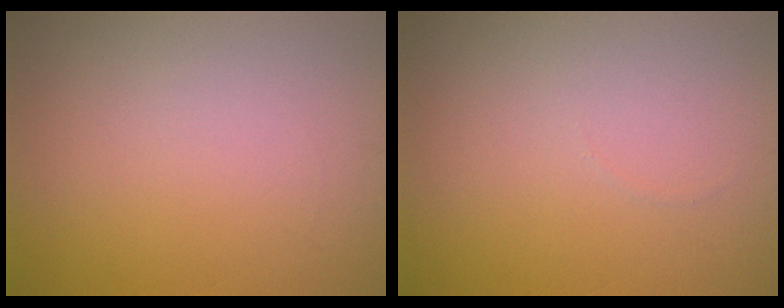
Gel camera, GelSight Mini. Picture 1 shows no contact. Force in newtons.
{"total": 0.0}